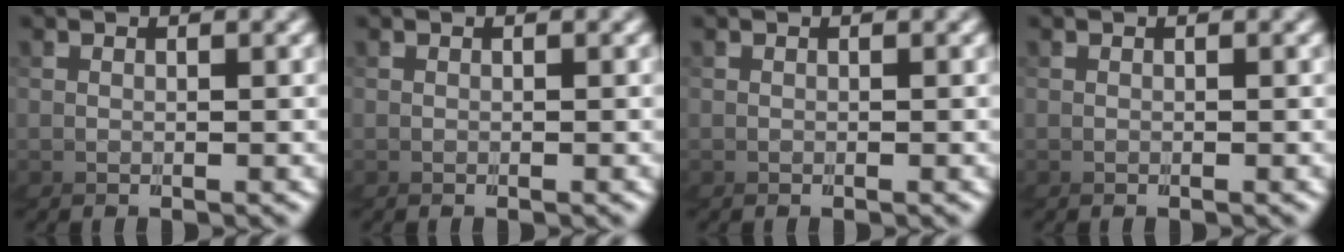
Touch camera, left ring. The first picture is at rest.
{"total": 0.0}
{"total": 0.0}
{"total": 0.0}